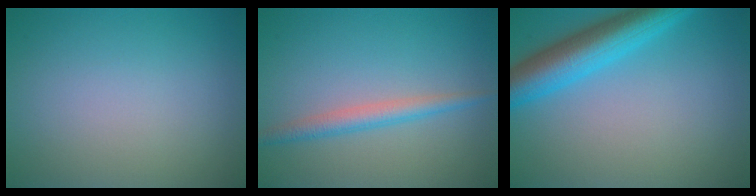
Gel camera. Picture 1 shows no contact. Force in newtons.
{"total": 2.3, "press": 2.3, "slide": 0.1}
{"total": 6.7, "press": 6.7, "slide": 0.4}